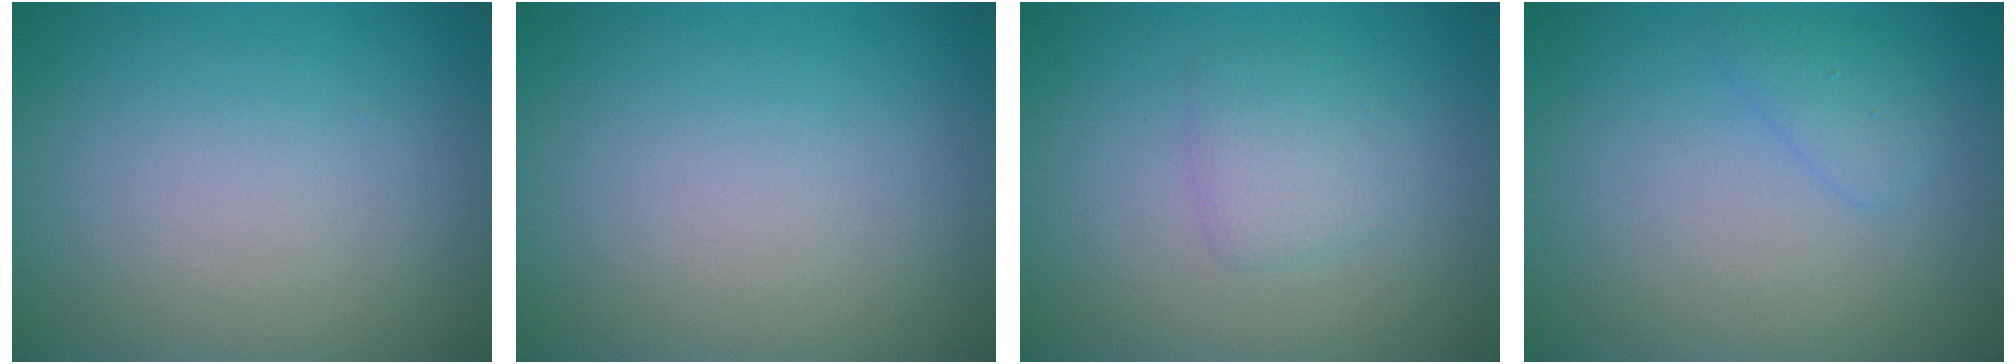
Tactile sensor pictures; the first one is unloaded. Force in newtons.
{"total": 0.0}
{"total": 1.9, "press": 1.9, "slide": 0.0}
{"total": 1.4, "press": 1.4, "slide": 0.2}